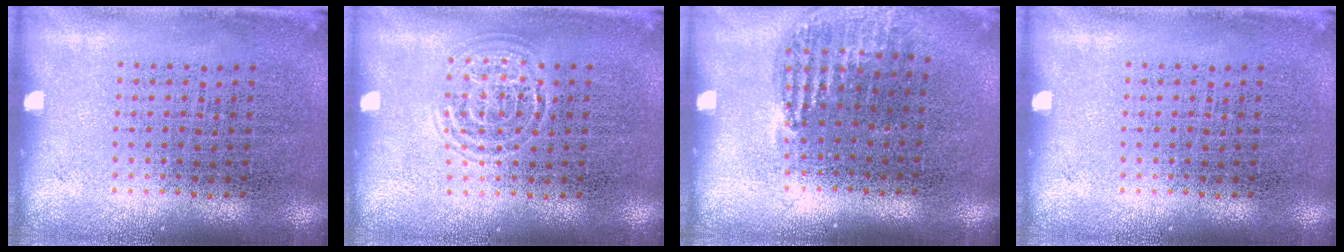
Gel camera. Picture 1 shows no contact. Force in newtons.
{"total": 1.5, "press": 1.4, "slide": 0.1}
{"total": 0.9, "press": 0.9, "slide": 0.2}
{"total": 0.0}